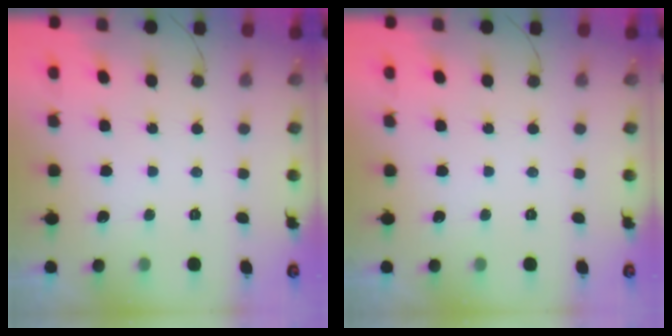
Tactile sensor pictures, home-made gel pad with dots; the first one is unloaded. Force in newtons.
{"total": 0.0}